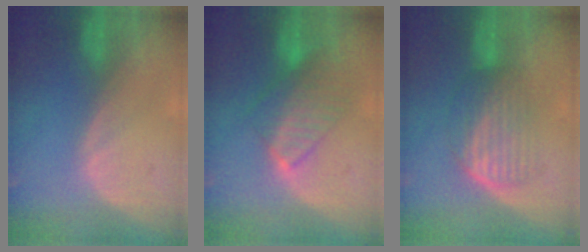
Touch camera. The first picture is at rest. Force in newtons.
{"total": 7.8, "press": 7.1, "slide": 3.3}
{"total": 6.9, "press": 5.9, "slide": 3.6}